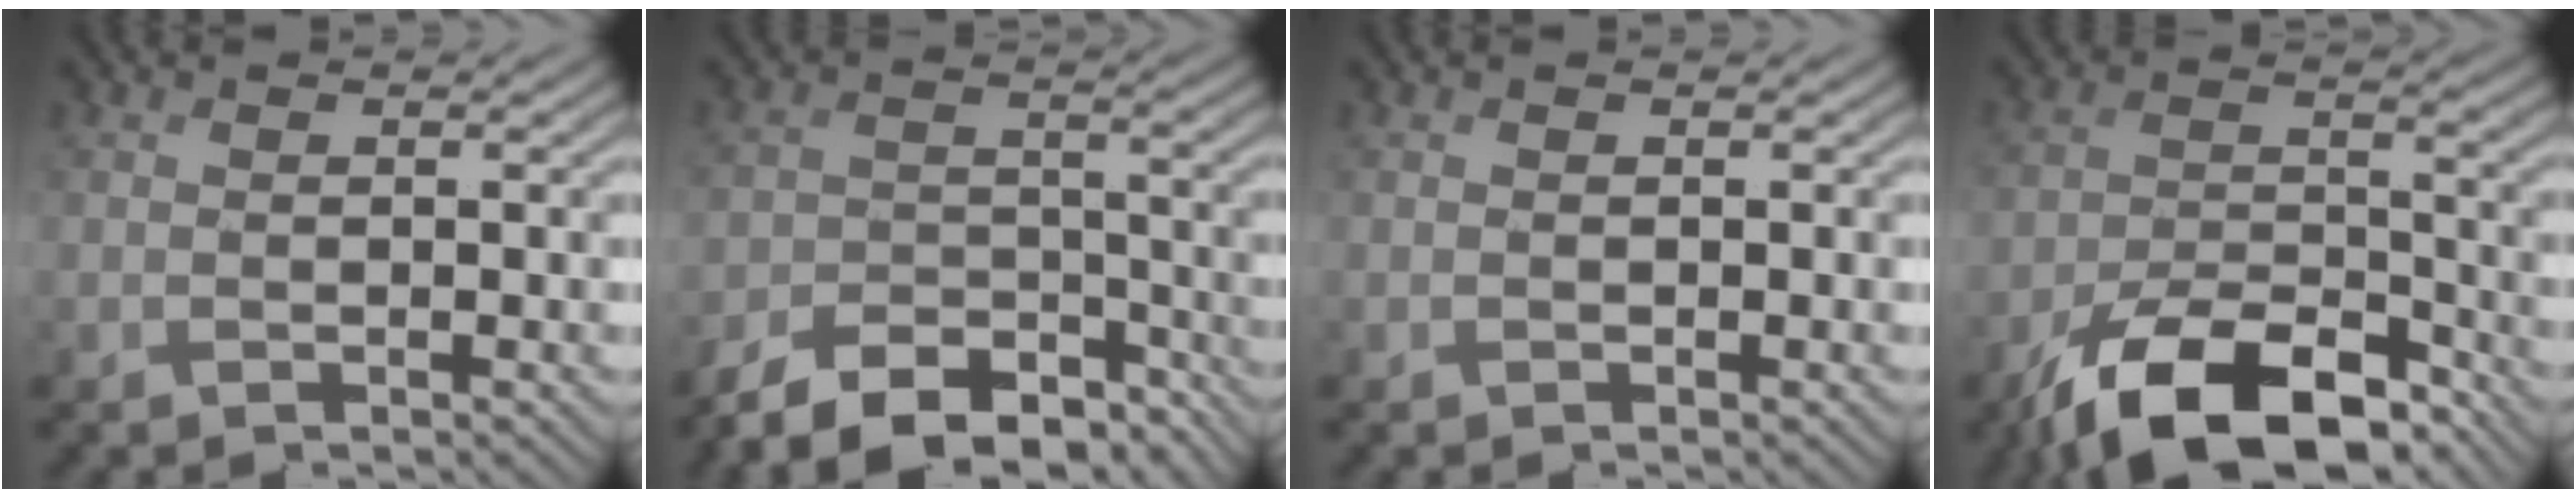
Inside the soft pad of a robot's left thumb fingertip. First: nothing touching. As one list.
[{"total": 11.9, "force": [-10.1, 4.9, 3.9], "torque": [-0.060, -0.023, -0.158]}, {"total": 0.0}, {"total": 12.7, "force": [-9.2, 5.4, 7.0], "torque": [-0.117, -0.009, -0.170]}]